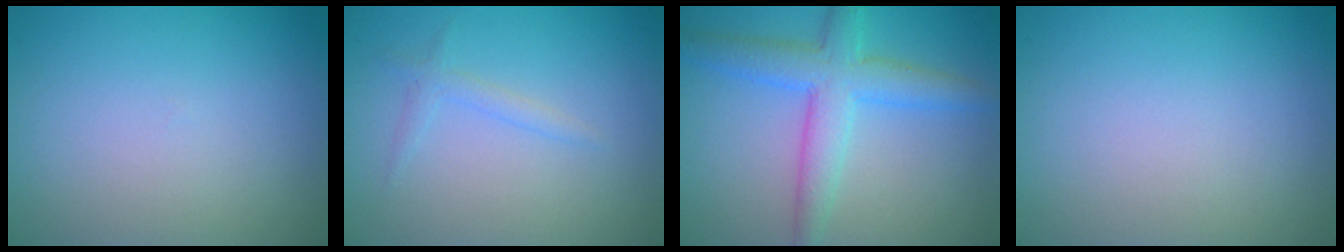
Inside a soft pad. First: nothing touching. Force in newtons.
{"total": 1.1, "press": 1.1, "slide": 0.2}
{"total": 4.9, "press": 4.9, "slide": 0.1}
{"total": 0.0}